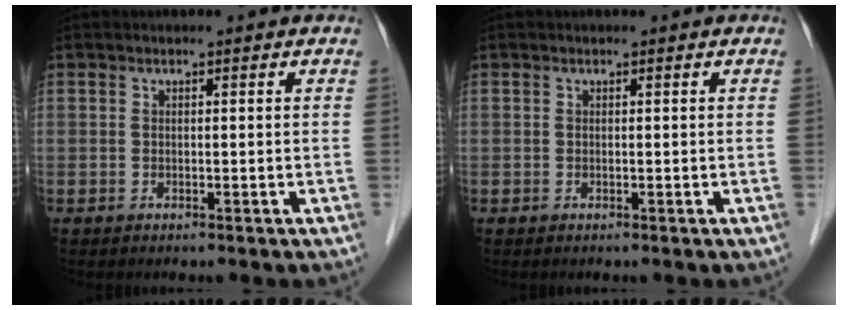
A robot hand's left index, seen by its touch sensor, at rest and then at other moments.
{"total": 0.0}